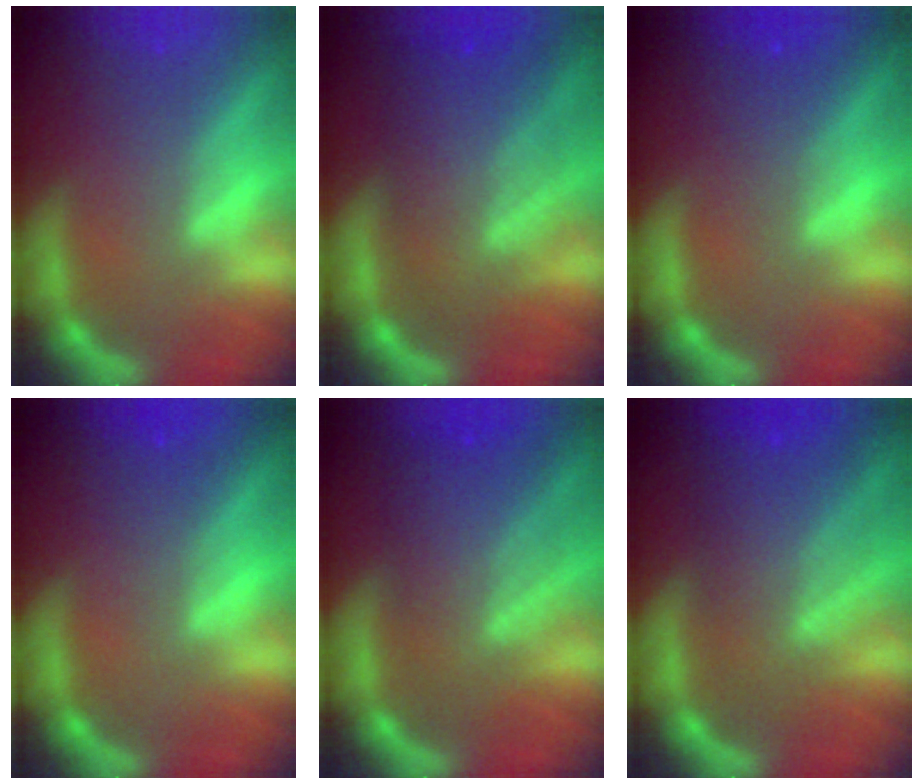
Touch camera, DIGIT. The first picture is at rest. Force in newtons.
{"total": 8.5}
{"total": 1.9}
{"total": 1.5}
{"total": 7.5}
{"total": 7.5}